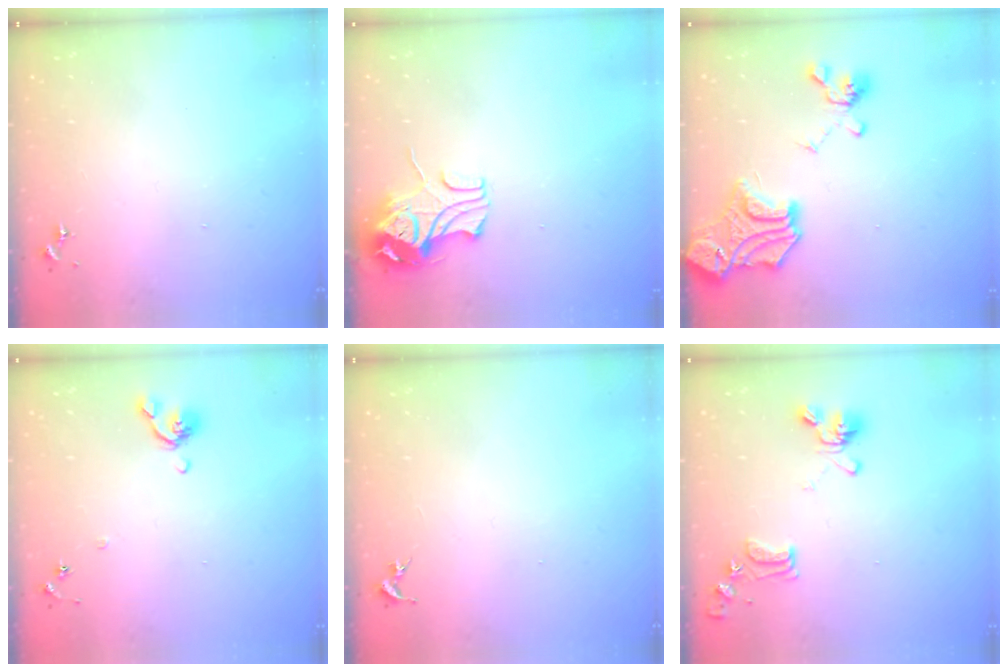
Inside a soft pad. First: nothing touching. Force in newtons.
{"total": 10.6, "press": 10.5, "slide": 1.6}
{"total": 20.9, "press": 20.7, "slide": 2.1}
{"total": 6.9, "press": 6.8, "slide": 1.5}
{"total": 0.0}
{"total": 13.1, "press": 13.0, "slide": 1.9}